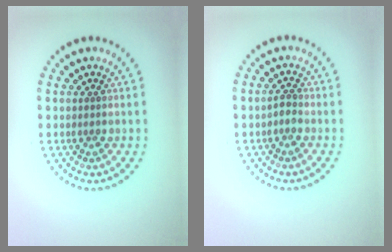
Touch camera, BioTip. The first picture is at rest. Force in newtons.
{"total": 0.9, "press": 0.9, "slide": 0.2}